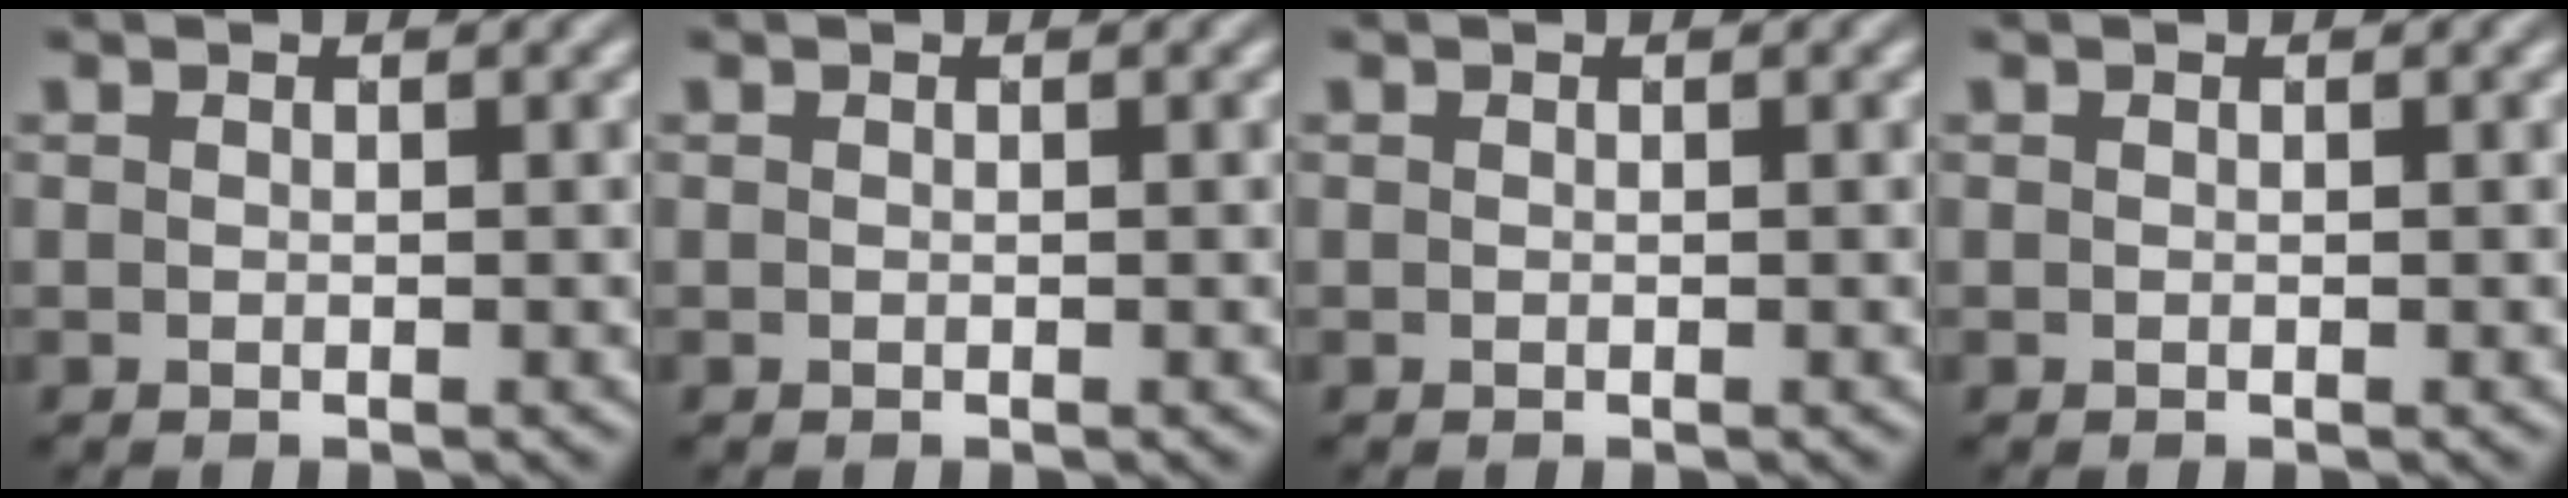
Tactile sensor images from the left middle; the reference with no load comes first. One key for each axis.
{"total": 0.0}
{"total": 0.0}
{"total": 0.0}